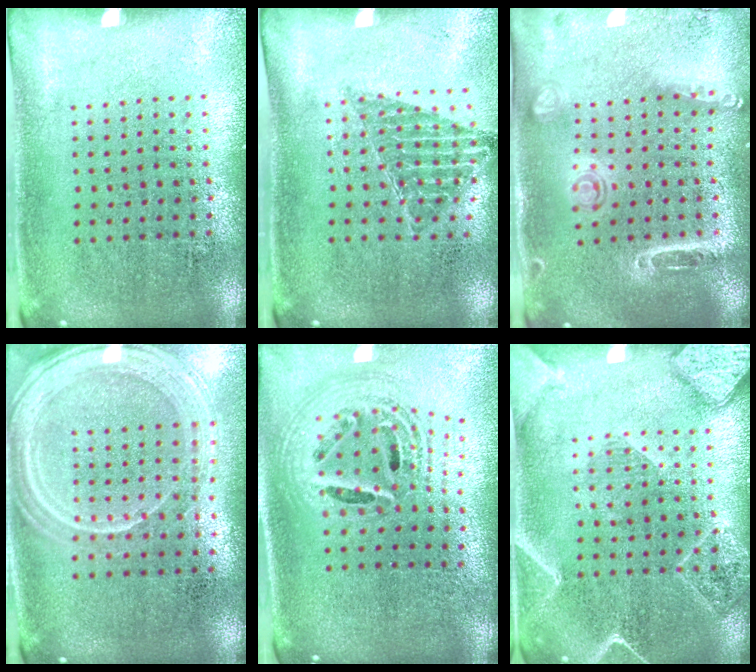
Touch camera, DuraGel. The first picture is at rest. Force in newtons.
{"total": 0.9, "press": 0.9, "slide": 0.1}
{"total": 1.6, "press": 1.5, "slide": 0.6}
{"total": 1.4, "press": 1.4, "slide": 0.2}
{"total": 2.4, "press": 1.8, "slide": 1.7}
{"total": 2.1, "press": 2.1, "slide": 0.3}